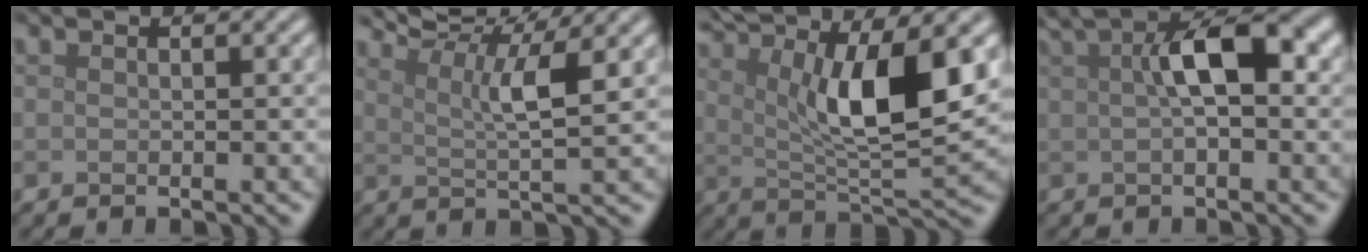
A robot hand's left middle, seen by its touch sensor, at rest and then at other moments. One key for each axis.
{"total": 5.6, "fx": 3.5, "fy": 0.8, "fz": 4.3, "tx": -0.070, "ty": 0.009, "tz": 0.065}
{"total": 10.4, "fx": 3.5, "fy": 2.7, "fz": 9.4, "tx": -0.156, "ty": 0.000, "tz": 0.068}
{"total": 6.4, "fx": 1.7, "fy": 2.5, "fz": 5.6, "tx": -0.093, "ty": 0.011, "tz": 0.024}